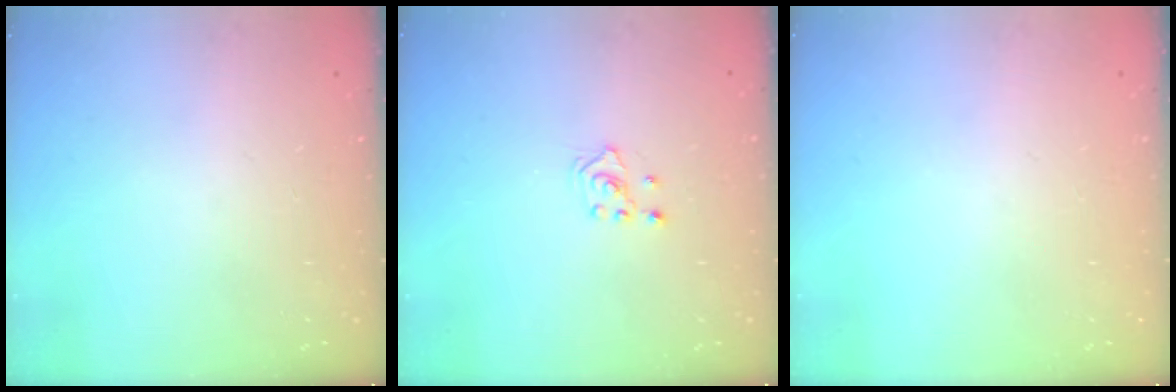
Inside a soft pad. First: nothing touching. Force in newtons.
{"total": 2.1, "press": 1.8, "slide": 0.9}
{"total": 0.0}